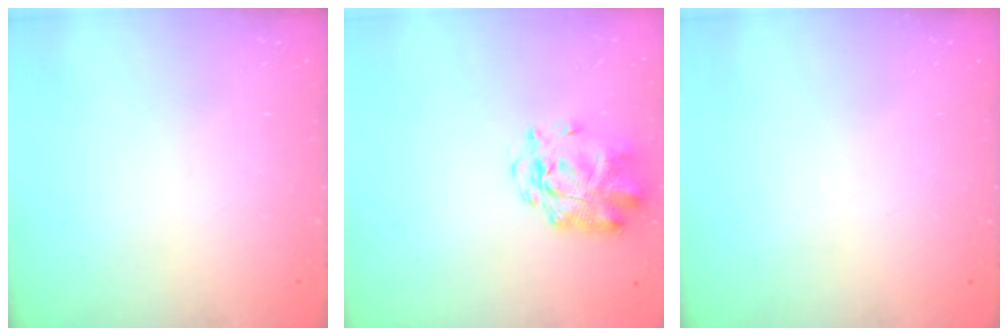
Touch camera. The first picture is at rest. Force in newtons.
{"total": 2.9, "press": 2.8, "slide": 0.7}
{"total": 0.0}